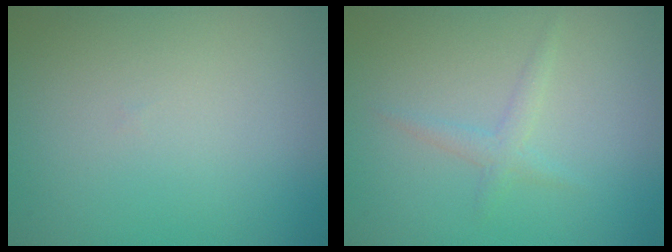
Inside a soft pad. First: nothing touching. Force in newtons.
{"total": 1.4, "press": 1.4, "slide": 0.0}